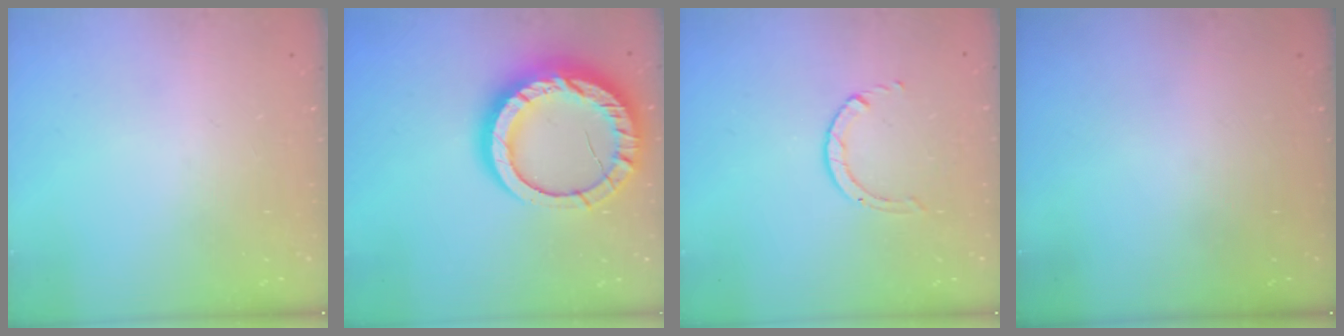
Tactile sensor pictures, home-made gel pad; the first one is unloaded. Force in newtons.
{"total": 19.6, "press": 19.5, "slide": 1.8}
{"total": 1.4, "press": 1.4, "slide": 0.1}
{"total": 0.0}